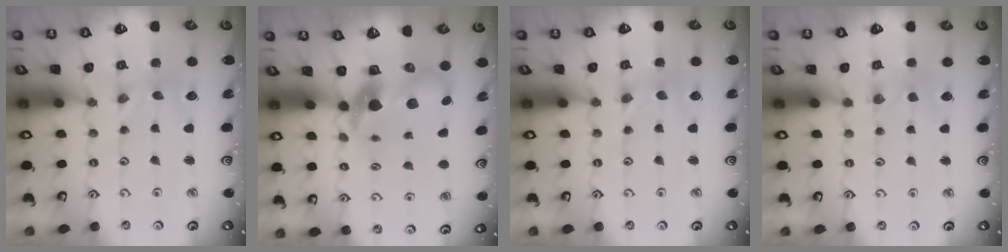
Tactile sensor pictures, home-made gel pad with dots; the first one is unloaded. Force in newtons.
{"total": 8.6, "press": 8.5, "slide": 1.4}
{"total": 0.0}
{"total": 1.4, "press": 1.4, "slide": 0.3}